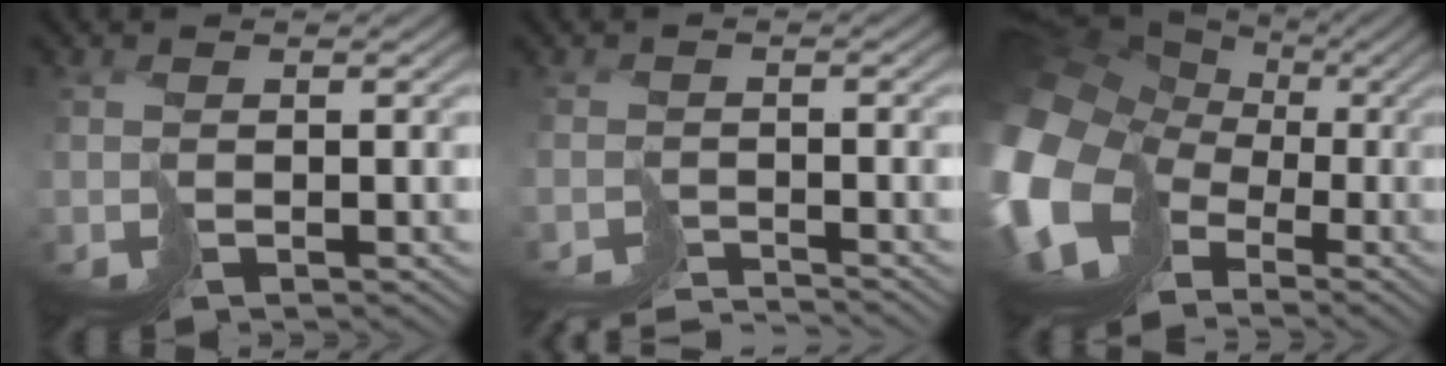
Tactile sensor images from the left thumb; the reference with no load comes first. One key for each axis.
{"total": 5.8, "fx": -5.8, "fy": 0.3, "fz": 0.4, "tx": 0.000, "ty": -0.003, "tz": -0.090}
{"total": 19.4, "fx": -4.7, "fy": 15.1, "fz": 11.2, "tx": -0.308, "ty": -0.043, "tz": -0.069}